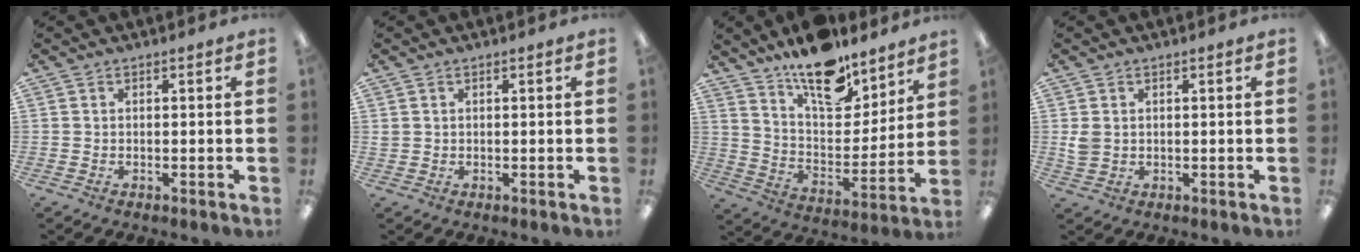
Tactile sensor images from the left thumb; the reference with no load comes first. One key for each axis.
{"total": 0.9, "fx": 0.5, "fy": 0.7, "fz": 0.2, "tx": -0.006, "ty": 0.003, "tz": 0.010}
{"total": 15.8, "fx": 13.0, "fy": 6.2, "fz": 6.5, "tx": -0.111, "ty": -0.096, "tz": 0.232}
{"total": 2.9, "fx": 0.9, "fy": 2.3, "fz": 1.5, "tx": -0.022, "ty": 0.000, "tz": 0.016}